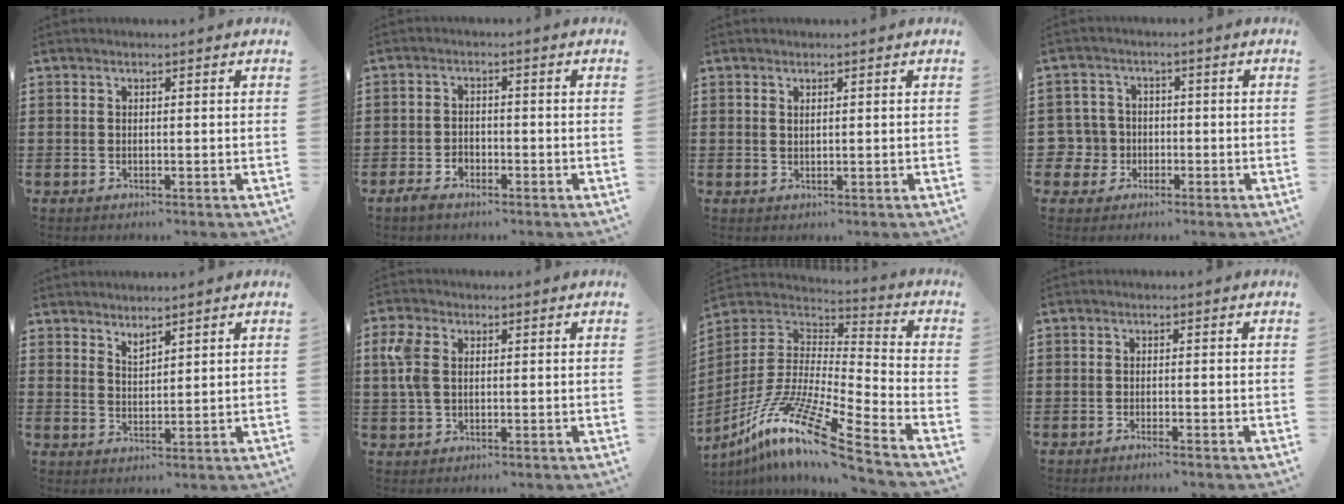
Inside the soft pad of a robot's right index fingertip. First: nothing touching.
{"total": 2.2, "force": [-1.7, 1.2, 0.7], "torque": [-0.018, 0.005, -0.036]}
{"total": 0.6, "force": [0.4, 0.2, 0.3], "torque": [-0.008, 0.001, 0.008]}
{"total": 4.7, "force": [-1.3, 4.5, 0.8], "torque": [-0.054, 0.002, -0.032]}
{"total": 2.2, "force": [2.2, 0.2, -0.3], "torque": [-0.001, -0.001, 0.043]}
{"total": 4.7, "force": [1.2, 3.0, 3.4], "torque": [-0.090, 0.006, 0.016]}
{"total": 13.6, "force": [-9.6, 0.8, 9.7], "torque": [-0.196, 0.001, -0.186]}
{"total": 0.8, "force": [-0.7, -0.2, 0.4], "torque": [-0.008, -0.003, -0.013]}